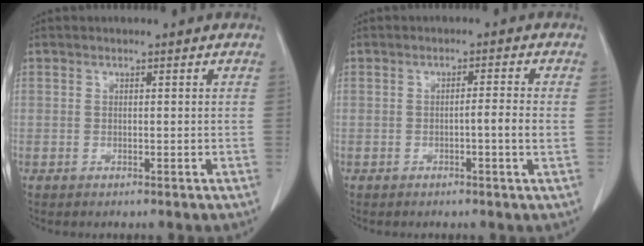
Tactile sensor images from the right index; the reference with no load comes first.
{"total": 2.8, "force": [-0.6, -0.3, 2.7], "torque": [-0.040, 0.000, -0.009]}